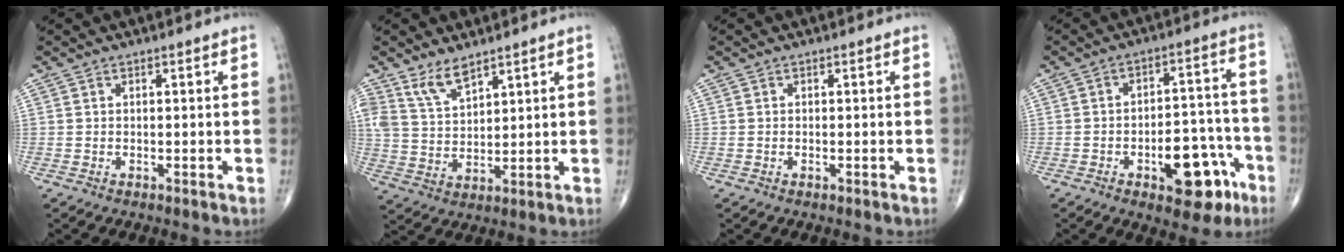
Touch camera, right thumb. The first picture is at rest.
{"total": 5.9, "force": [4.6, 2.3, 2.8], "torque": [-0.043, -0.030, 0.096]}
{"total": 0.0}
{"total": 14.0, "force": [-6.2, 6.8, 10.5], "torque": [-0.105, 0.051, -0.077]}